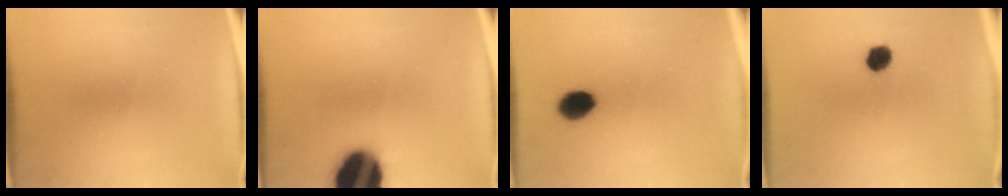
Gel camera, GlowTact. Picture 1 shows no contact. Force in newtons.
{"total": 19.9}
{"total": 6.2}
{"total": 3.9}